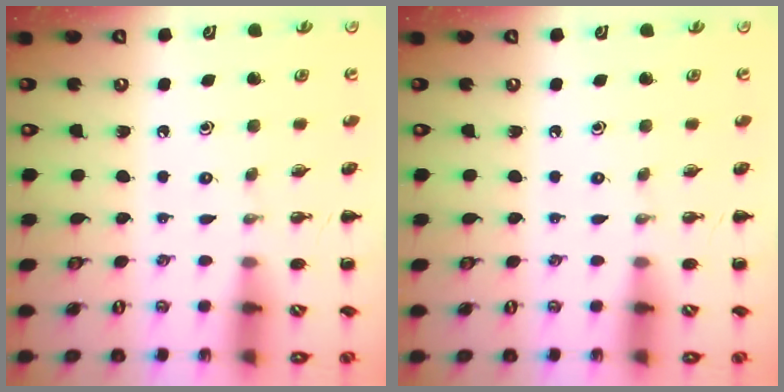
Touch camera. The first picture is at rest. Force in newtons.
{"total": 0.0}